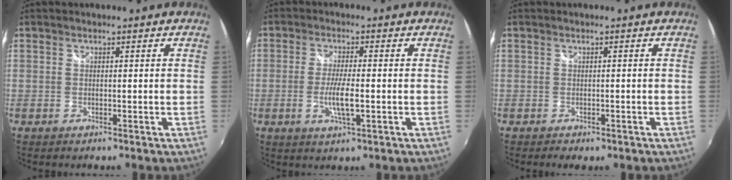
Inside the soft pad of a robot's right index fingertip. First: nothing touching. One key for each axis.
{"total": 5.7, "fx": -1.4, "fy": 0.8, "fz": 5.5, "tx": -0.106, "ty": -0.010, "tz": -0.024}
{"total": 2.5, "fx": -1.6, "fy": 1.4, "fz": 1.3, "tx": -0.026, "ty": -0.012, "tz": -0.018}